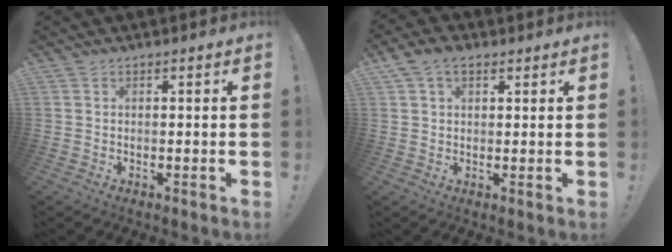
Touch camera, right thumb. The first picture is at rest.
{"total": 5.7, "force": [2.8, 3.7, 3.4], "torque": [-0.057, -0.001, 0.054]}